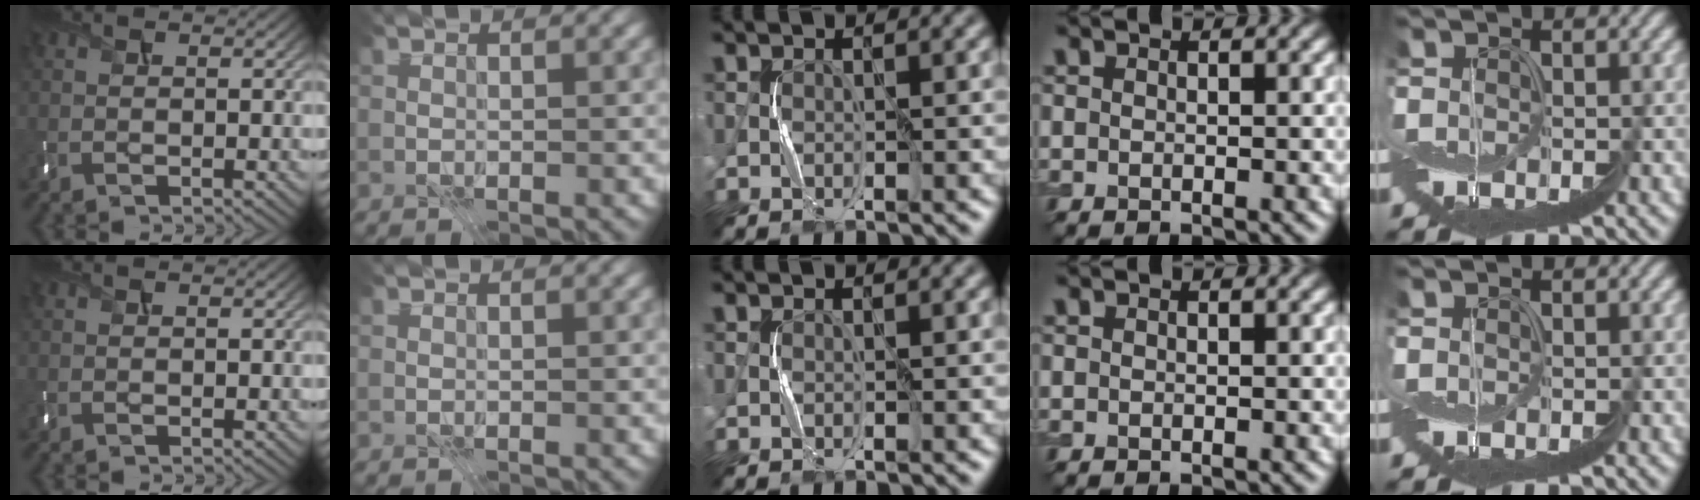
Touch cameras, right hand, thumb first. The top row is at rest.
{}